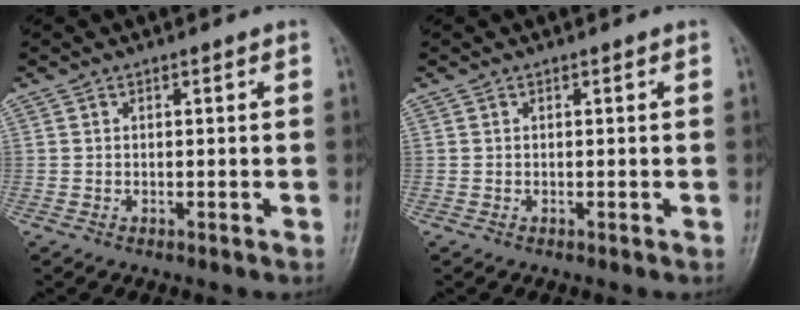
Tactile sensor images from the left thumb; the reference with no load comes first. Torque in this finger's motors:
{"motor_torque": [0.00, 0.00, 0.00, 0.00, 0.00]}